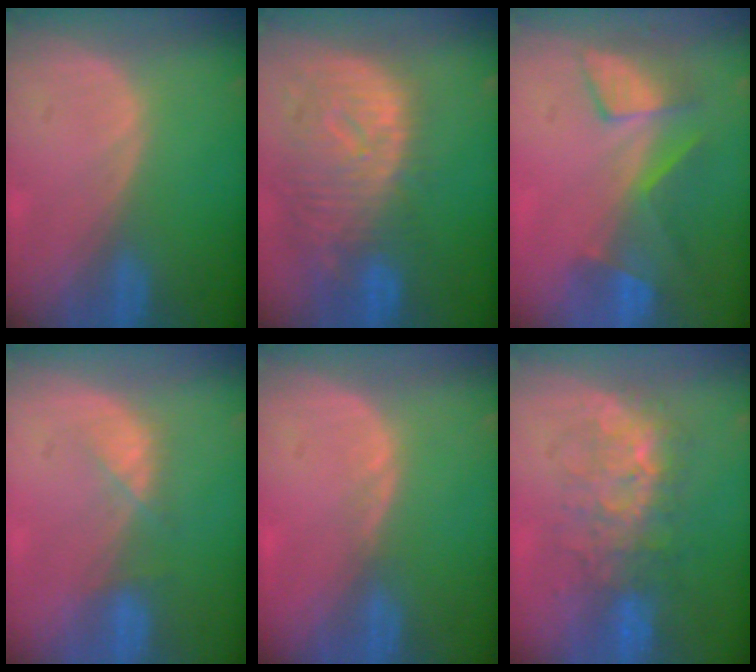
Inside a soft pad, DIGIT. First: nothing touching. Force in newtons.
{"total": 12.0, "press": 10.4, "slide": 6.0}
{"total": 7.5, "press": 6.9, "slide": 3.0}
{"total": 2.9, "press": 2.9, "slide": 0.7}
{"total": 0.7, "press": 0.7, "slide": 0.2}
{"total": 8.1, "press": 7.8, "slide": 1.9}